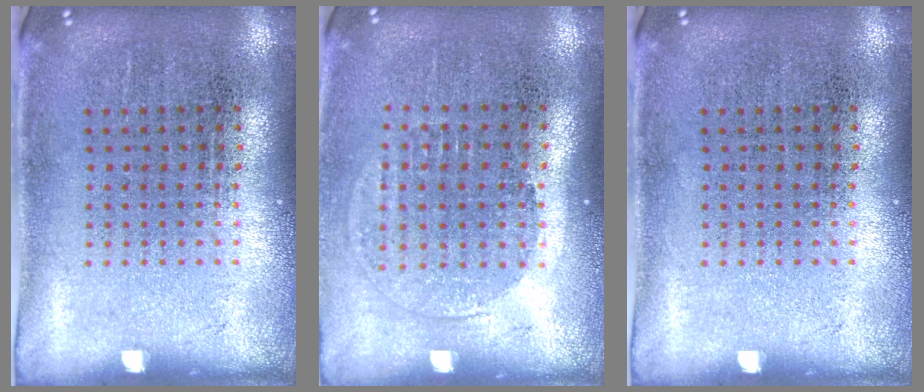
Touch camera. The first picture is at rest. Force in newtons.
{"total": 1.3, "press": 1.2, "slide": 0.6}
{"total": 0.0}